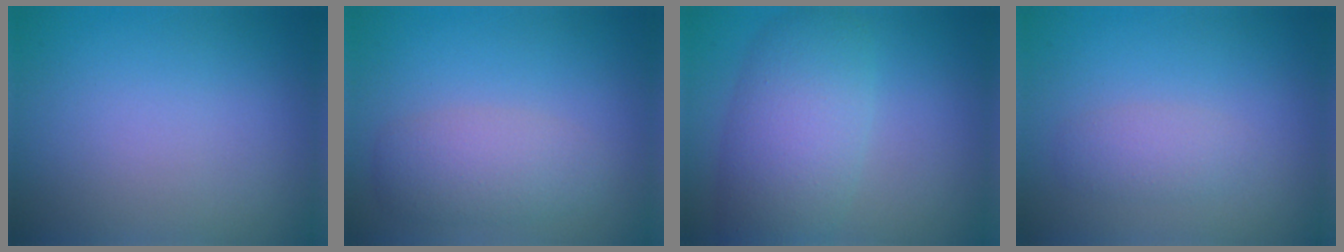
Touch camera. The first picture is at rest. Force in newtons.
{"total": 3.3, "press": 3.3, "slide": 0.1}
{"total": 6.8, "press": 6.8, "slide": 0.2}
{"total": 1.9, "press": 1.9, "slide": 0.1}